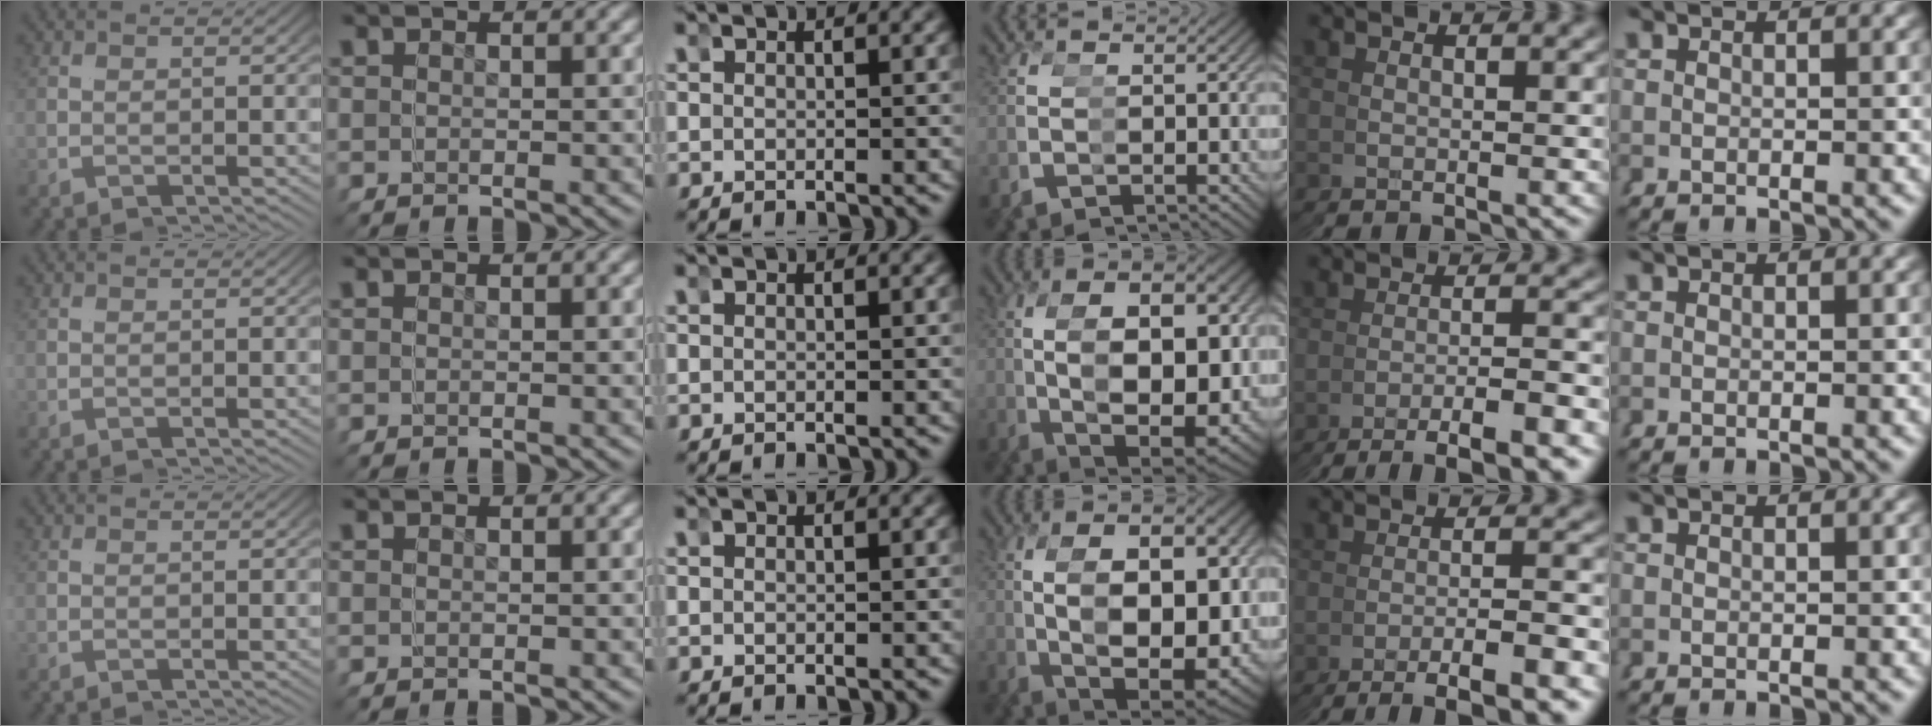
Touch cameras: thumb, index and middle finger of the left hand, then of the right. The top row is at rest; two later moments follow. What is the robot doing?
{"motion": "grasp_and_lifting", "object": "bandage"}